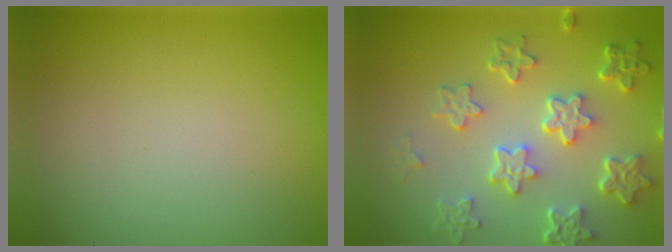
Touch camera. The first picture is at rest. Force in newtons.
{"total": 6.2, "press": 4.6, "slide": 4.2}